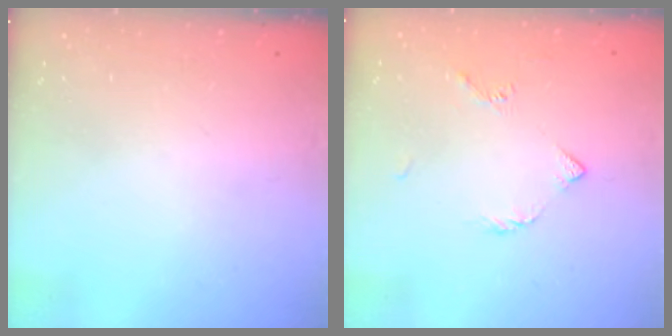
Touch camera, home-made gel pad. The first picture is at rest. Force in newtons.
{"total": 3.6, "press": 3.5, "slide": 0.8}